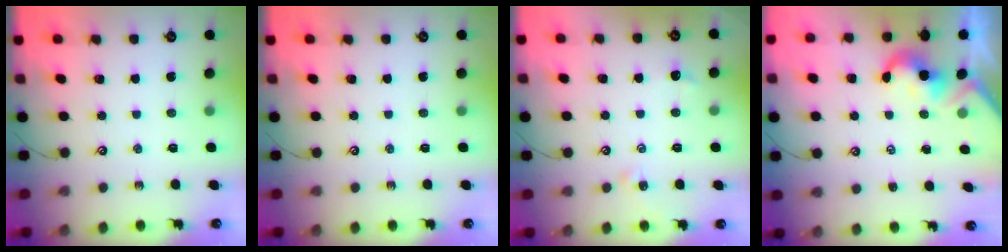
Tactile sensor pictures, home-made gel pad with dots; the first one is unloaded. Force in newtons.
{"total": 0.0}
{"total": 2.0, "press": 1.9, "slide": 0.5}
{"total": 1.9, "press": 1.9, "slide": 0.5}